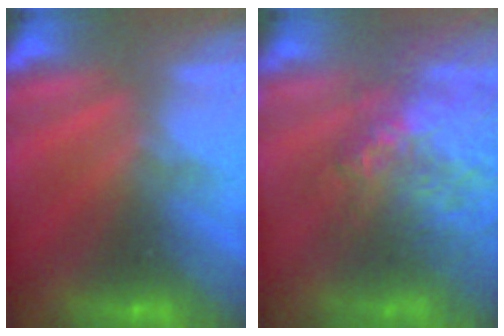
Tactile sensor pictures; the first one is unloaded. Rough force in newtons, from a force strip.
{"total": 10.5}